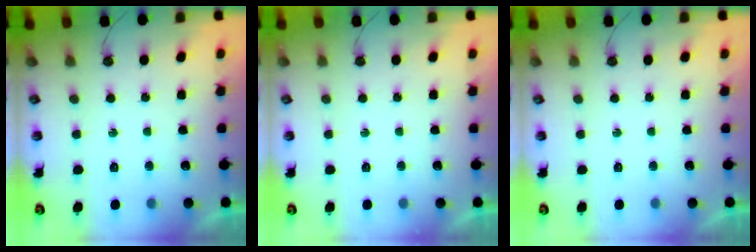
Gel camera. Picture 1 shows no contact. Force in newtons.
{"total": 0.0}
{"total": 0.0}